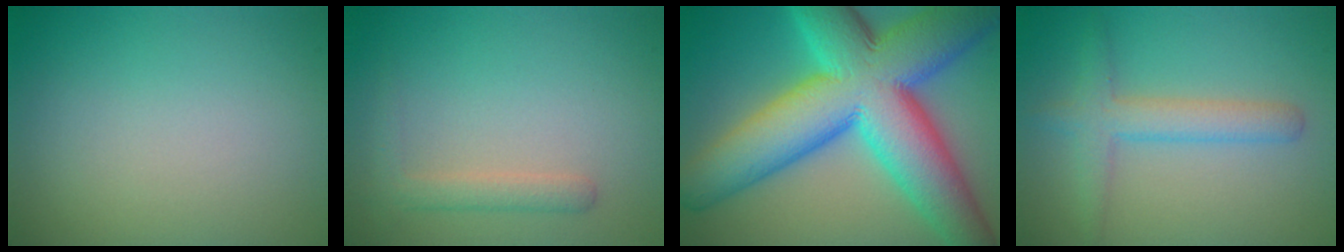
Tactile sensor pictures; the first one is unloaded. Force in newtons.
{"total": 1.9, "press": 1.9, "slide": 0.1}
{"total": 15.8, "press": 15.8, "slide": 0.1}
{"total": 3.1, "press": 3.1, "slide": 0.1}